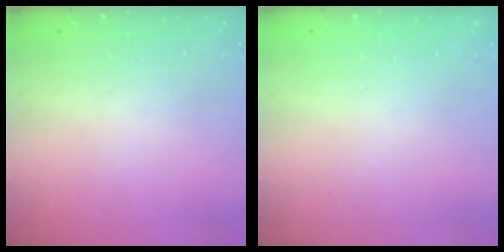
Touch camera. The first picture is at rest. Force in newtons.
{"total": 0.0}